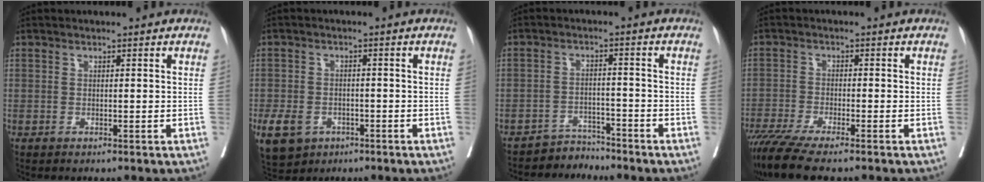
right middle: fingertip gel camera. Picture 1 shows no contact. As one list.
[{"total": 11.5, "force": [-5.4, 8.9, 5.0], "torque": [-0.137, -0.003, -0.076]}, {"total": 3.6, "force": [-3.3, 0.4, -1.3], "torque": [0.029, 0.001, -0.053]}, {"total": 8.8, "force": [-7.2, 0.1, 5.1], "torque": [-0.081, -0.024, -0.121]}]